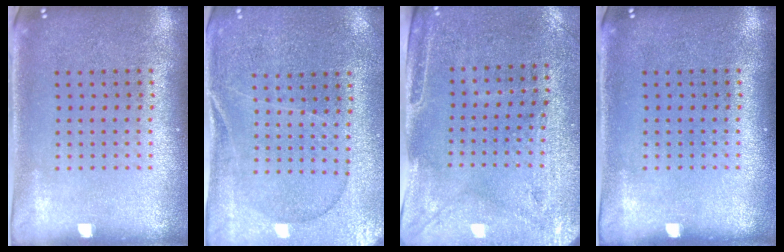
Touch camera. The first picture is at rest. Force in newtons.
{"total": 0.6, "press": 0.5, "slide": 0.3}
{"total": 2.9, "press": 2.5, "slide": 1.5}
{"total": 0.0}